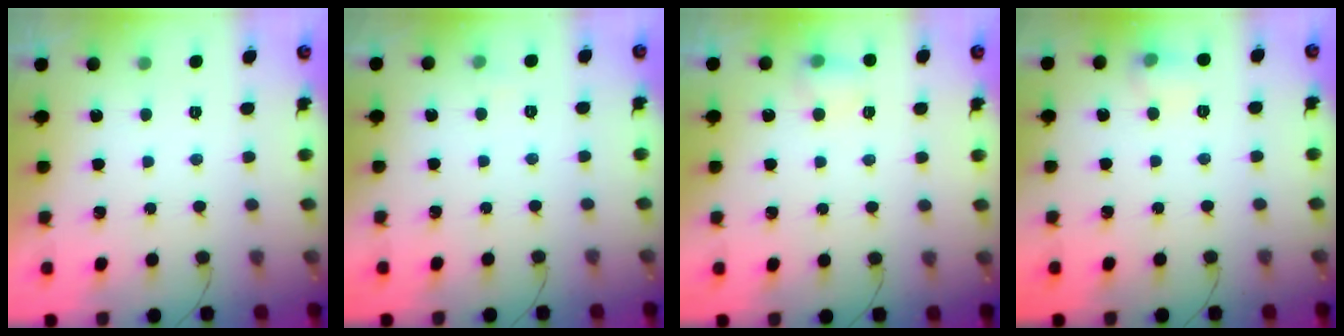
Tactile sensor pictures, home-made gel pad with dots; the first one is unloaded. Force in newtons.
{"total": 2.3, "press": 2.1, "slide": 0.9}
{"total": 5.2, "press": 4.9, "slide": 1.6}
{"total": 5.9, "press": 5.7, "slide": 1.4}